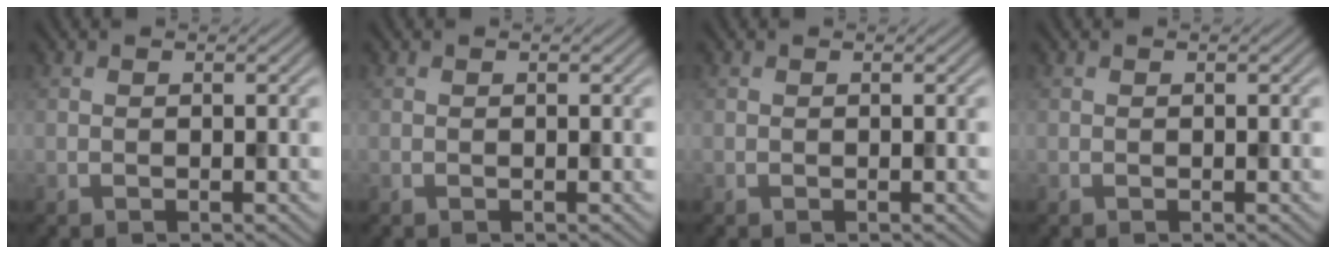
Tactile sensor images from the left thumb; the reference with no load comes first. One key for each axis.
{"total": 0.0}
{"total": 0.0}
{"total": 0.0}